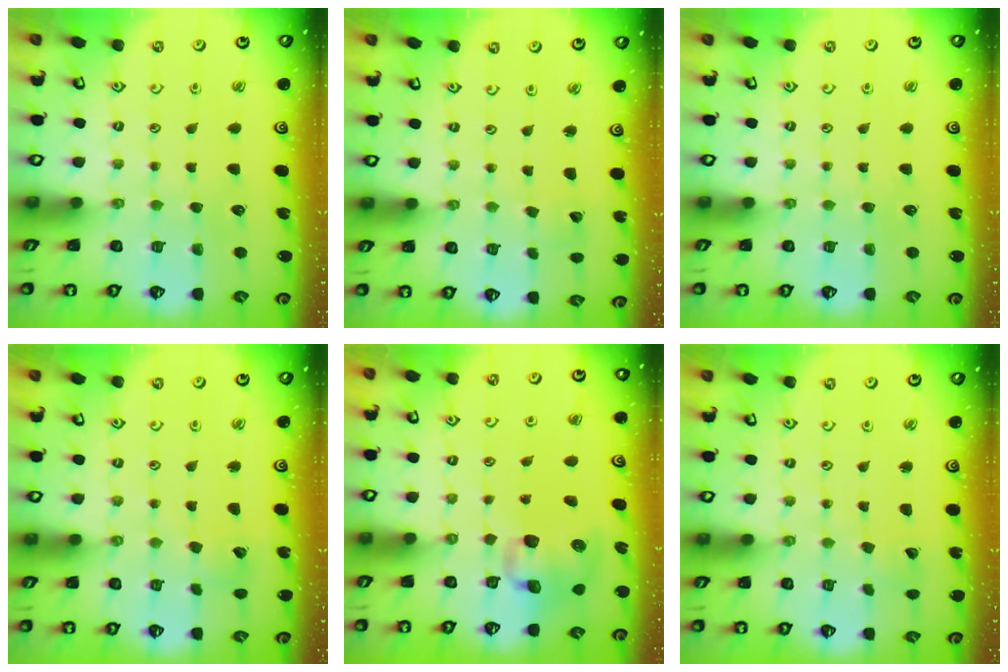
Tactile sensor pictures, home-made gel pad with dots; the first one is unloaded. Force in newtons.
{"total": 1.8, "press": 1.8, "slide": 0.1}
{"total": 0.0}
{"total": 4.2, "press": 4.2, "slide": 0.2}
{"total": 12.3, "press": 12.2, "slide": 1.7}
{"total": 0.5, "press": 0.5, "slide": 0.0}